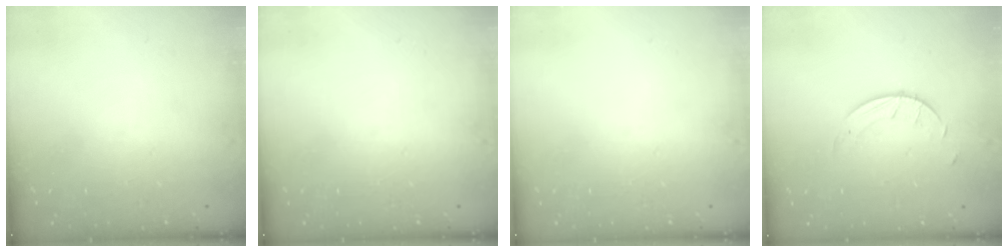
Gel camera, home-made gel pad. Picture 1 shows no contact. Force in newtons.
{"total": 0.0}
{"total": 0.0}
{"total": 2.6, "press": 2.6, "slide": 0.2}